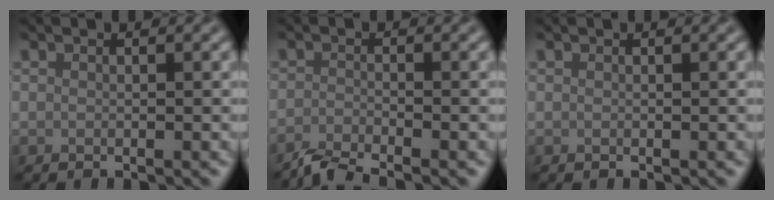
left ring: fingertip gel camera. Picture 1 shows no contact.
{"total": 2.9, "force": [-2.6, 0.4, 1.2], "torque": [-0.018, -0.005, -0.059]}
{"total": 0.0}